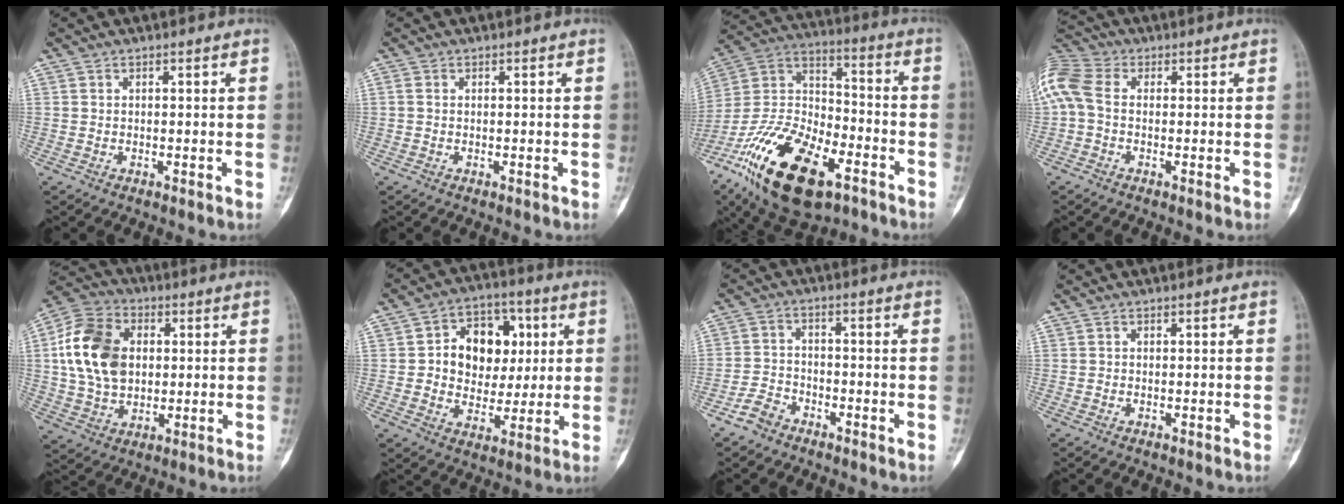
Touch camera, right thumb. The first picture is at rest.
{"total": 0.5, "force": [0.0, 0.4, 0.4], "torque": [-0.010, 0.000, 0.000]}
{"total": 25.8, "force": [-13.5, 12.4, 18.1], "torque": [-0.378, 0.047, -0.243]}
{"total": 10.2, "force": [0.6, 7.0, 7.5], "torque": [-0.187, 0.024, 0.002]}
{"total": 16.2, "force": [2.2, 11.8, 10.9], "torque": [-0.188, 0.009, 0.038]}
{"total": 14.1, "force": [2.6, 10.8, 8.6], "torque": [-0.074, 0.011, 0.043]}
{"total": 4.6, "force": [-3.4, 2.8, 1.3], "torque": [-0.020, 0.023, -0.069]}
{"total": 0.0}